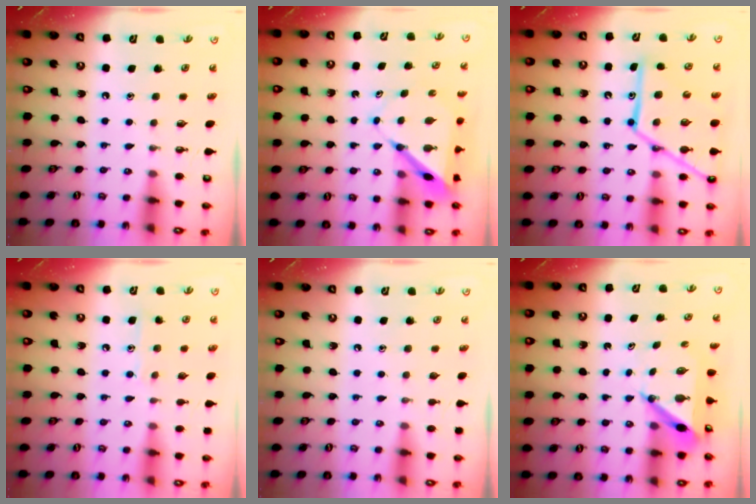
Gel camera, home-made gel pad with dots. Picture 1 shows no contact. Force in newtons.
{"total": 7.4, "press": 7.4, "slide": 0.6}
{"total": 18.8, "press": 18.7, "slide": 1.8}
{"total": 6.9, "press": 6.9, "slide": 0.3}
{"total": 0.0}
{"total": 5.9, "press": 5.9, "slide": 0.2}